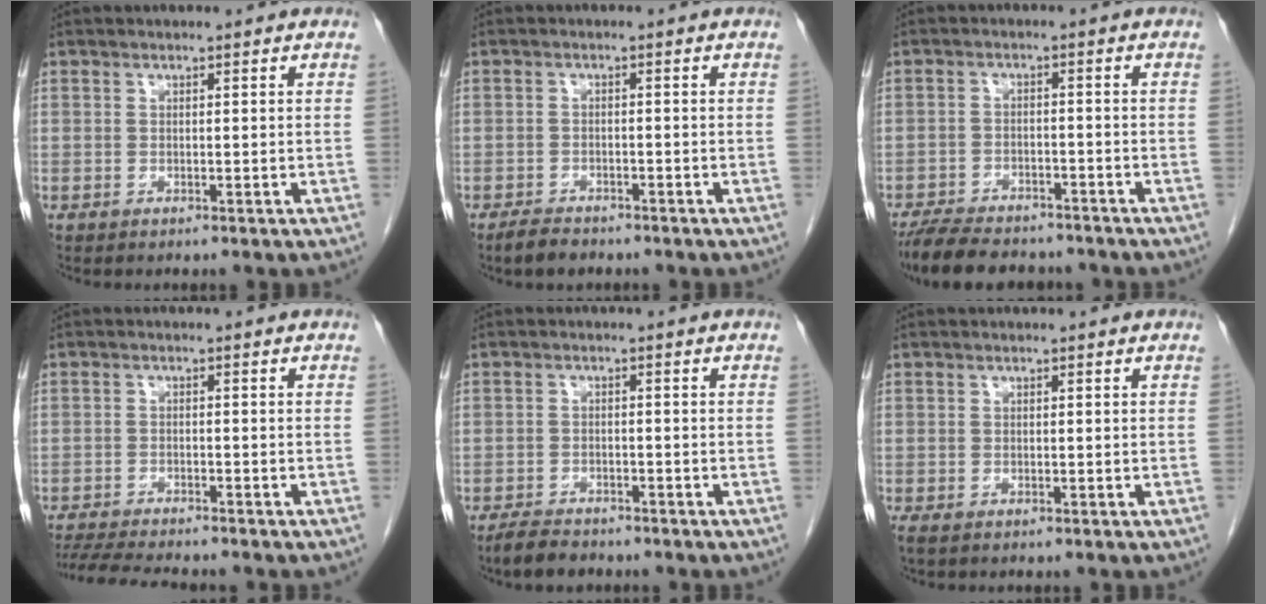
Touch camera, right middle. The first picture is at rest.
{"total": 3.1, "force": [-2.6, 1.2, 1.1], "torque": [-0.024, -0.001, -0.041]}
{"total": 12.1, "force": [-10.4, 3.8, 4.9], "torque": [-0.088, -0.003, -0.155]}
{"total": 9.4, "force": [-8.5, 0.9, 3.9], "torque": [-0.063, -0.015, -0.133]}
{"total": 4.0, "force": [-3.5, 1.4, 1.3], "torque": [-0.028, -0.004, -0.060]}
{"total": 1.3, "force": [-1.0, 0.6, 0.7], "torque": [-0.015, -0.004, -0.013]}